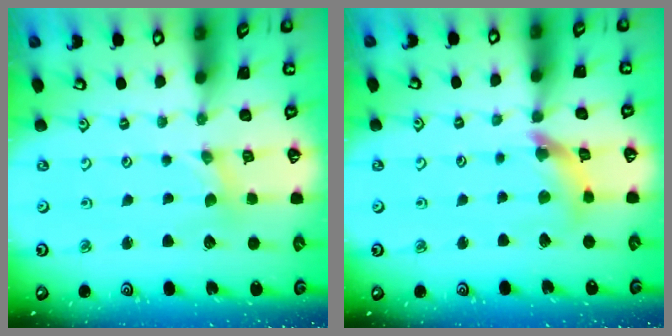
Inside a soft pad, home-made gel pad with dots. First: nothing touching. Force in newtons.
{"total": 9.3, "press": 9.2, "slide": 0.9}